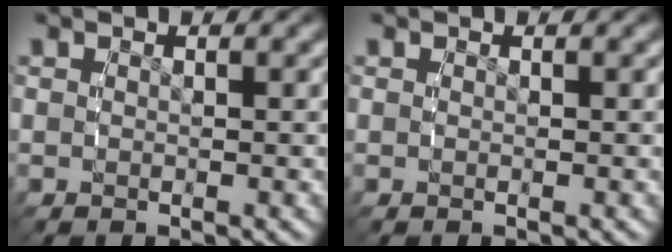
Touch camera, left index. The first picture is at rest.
{"total": 0.0}